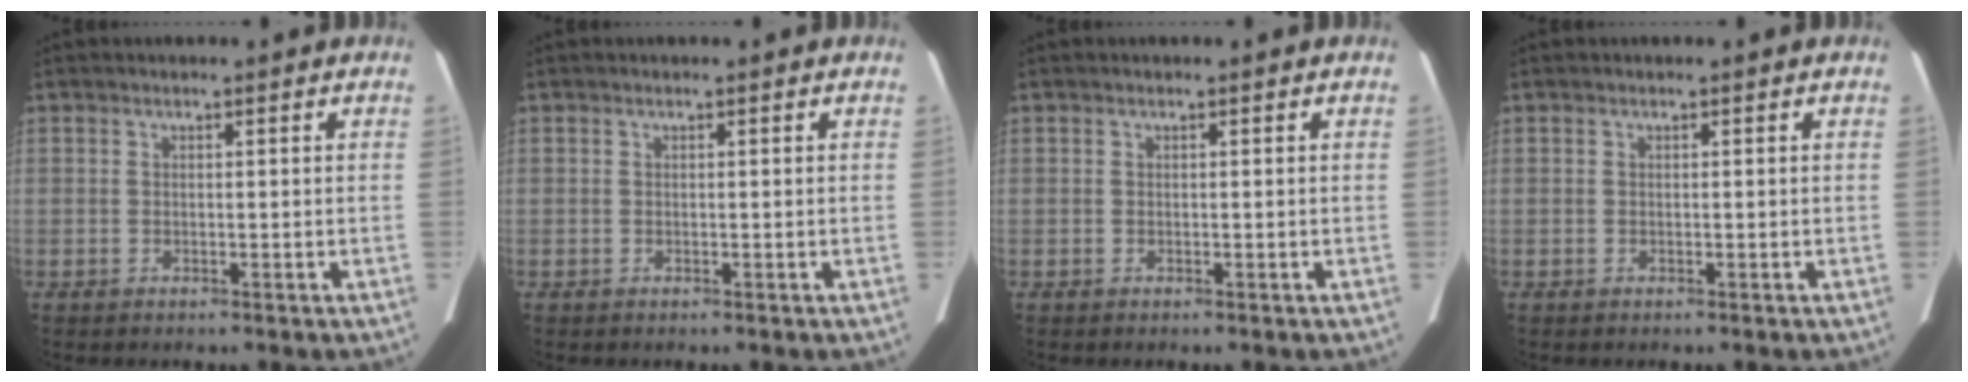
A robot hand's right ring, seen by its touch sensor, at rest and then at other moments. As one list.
[{"total": 0.0}, {"total": 0.0}, {"total": 0.0}]